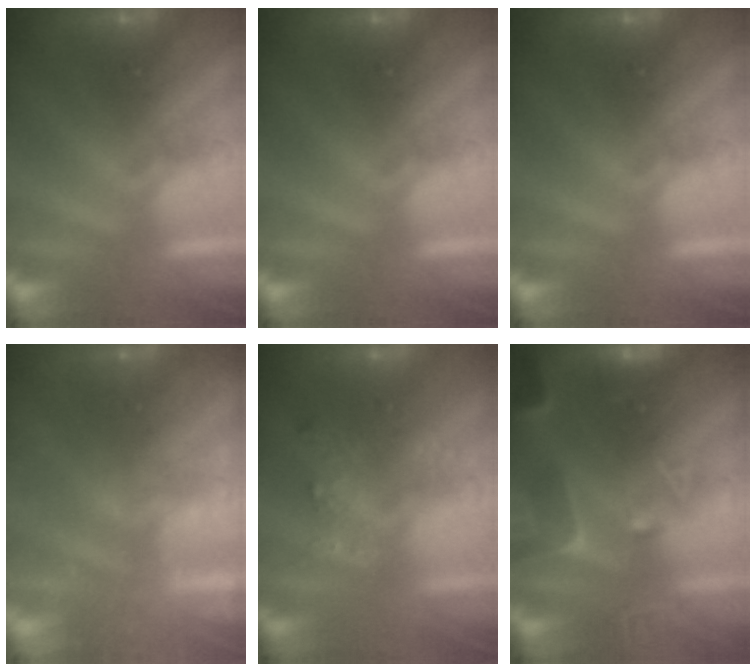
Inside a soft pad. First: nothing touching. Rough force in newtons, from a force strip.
{"total": 0.0}
{"total": 0.0}
{"total": 2.4}
{"total": 1.7}
{"total": 12.7}